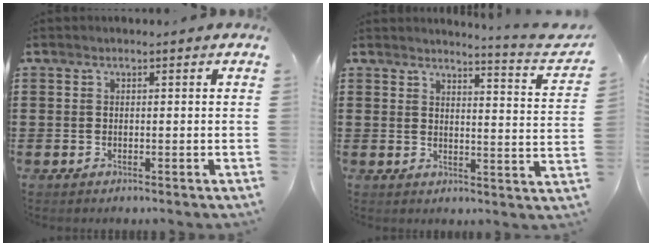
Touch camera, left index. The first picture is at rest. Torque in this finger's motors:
{"motor_torque": [-0.19, -0.04, -0.28, -0.01]}